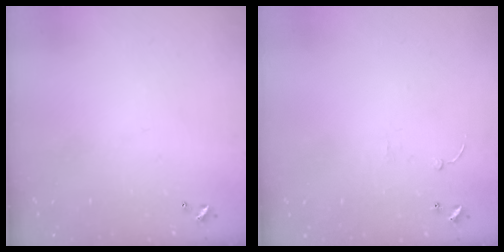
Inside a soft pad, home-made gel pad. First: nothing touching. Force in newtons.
{"total": 0.8, "press": 0.7, "slide": 0.4}